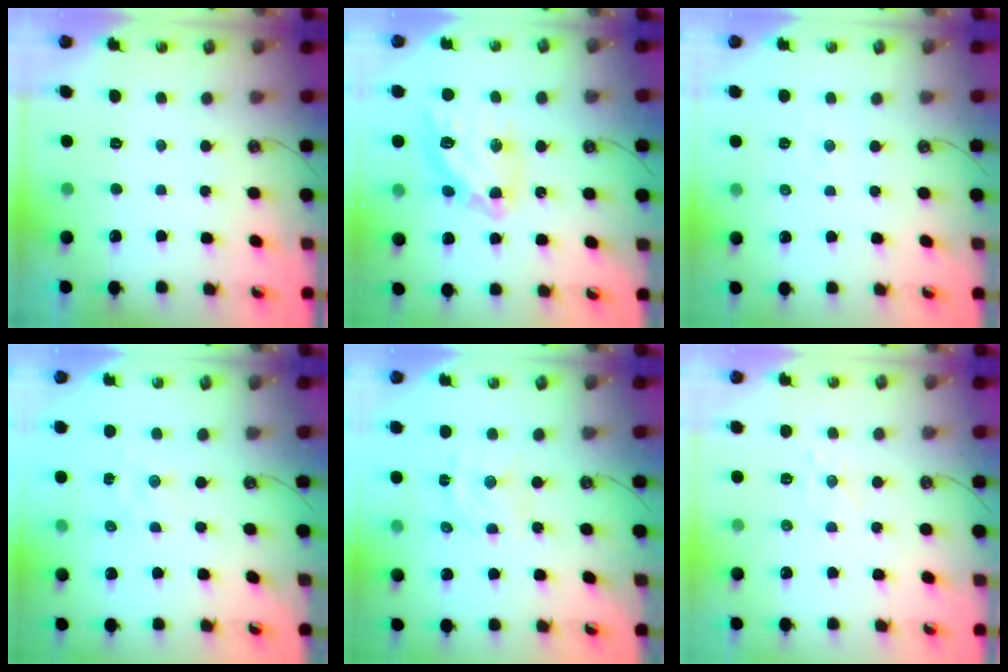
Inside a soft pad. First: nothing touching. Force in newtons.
{"total": 13.2, "press": 13.1, "slide": 1.1}
{"total": 4.0, "press": 4.0, "slide": 0.5}
{"total": 1.9, "press": 1.9, "slide": 0.3}
{"total": 8.2, "press": 8.1, "slide": 1.2}
{"total": 4.8, "press": 4.7, "slide": 0.6}